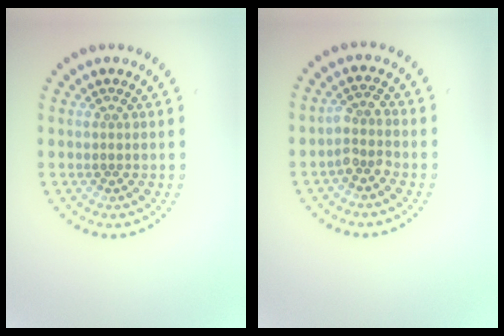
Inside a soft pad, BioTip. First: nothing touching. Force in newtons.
{"total": 2.0, "press": 1.6, "slide": 1.2}